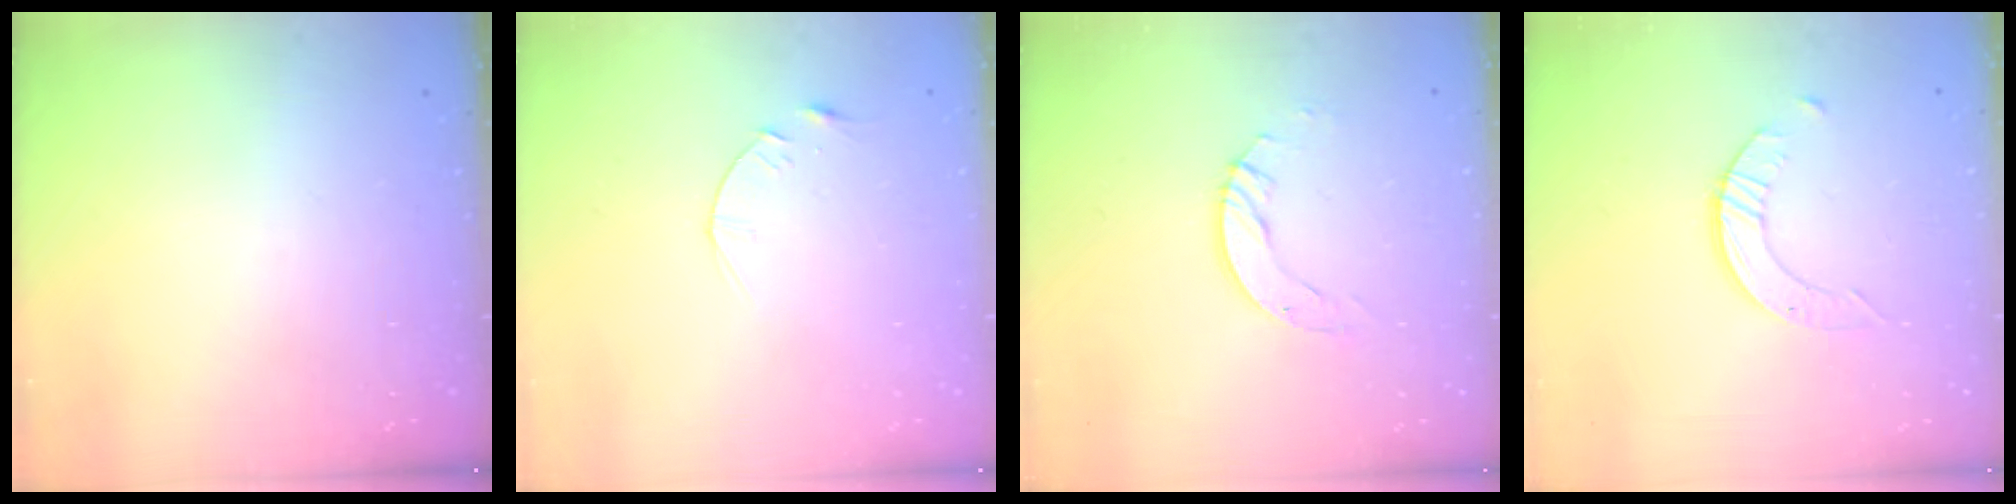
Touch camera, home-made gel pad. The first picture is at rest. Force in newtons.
{"total": 3.1, "press": 3.1, "slide": 0.4}
{"total": 5.6, "press": 5.5, "slide": 0.5}
{"total": 2.4, "press": 2.4, "slide": 0.3}